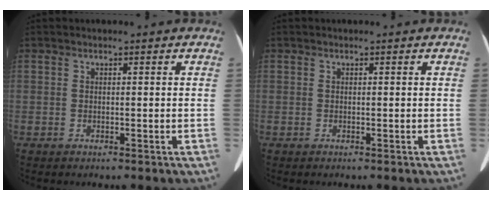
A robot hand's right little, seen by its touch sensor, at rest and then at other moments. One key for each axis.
{"total": 0.0}